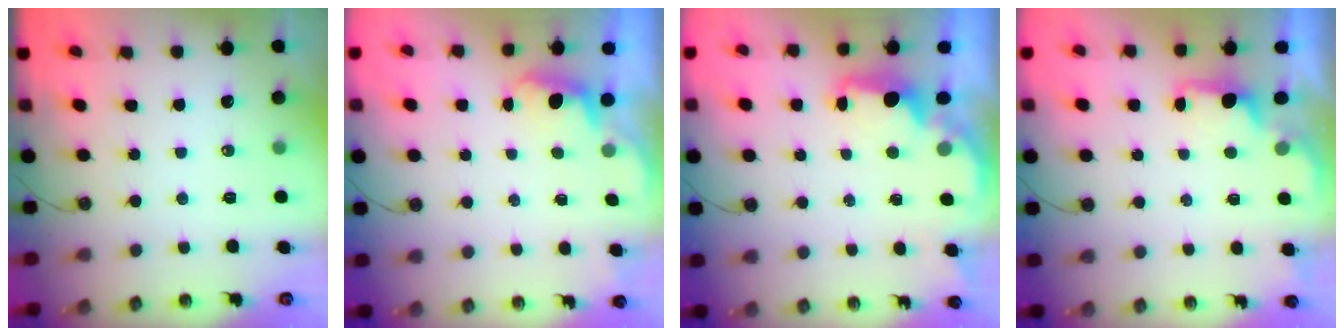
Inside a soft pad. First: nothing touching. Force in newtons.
{"total": 0.8, "press": 0.4, "slide": 0.7}
{"total": 2.2, "press": 2.1, "slide": 0.8}
{"total": 1.3, "press": 1.0, "slide": 0.8}